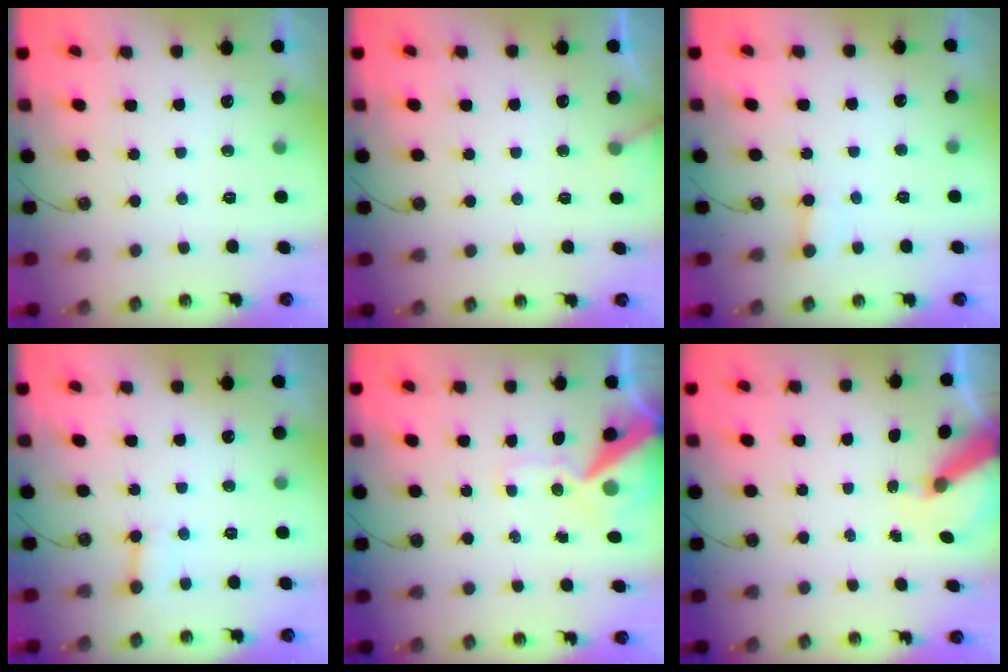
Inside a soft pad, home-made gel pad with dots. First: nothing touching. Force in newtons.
{"total": 5.8, "press": 5.8, "slide": 0.4}
{"total": 2.4, "press": 2.4, "slide": 0.1}
{"total": 6.8, "press": 6.8, "slide": 0.6}
{"total": 12.7, "press": 12.5, "slide": 2.1}
{"total": 6.1, "press": 6.1, "slide": 0.4}